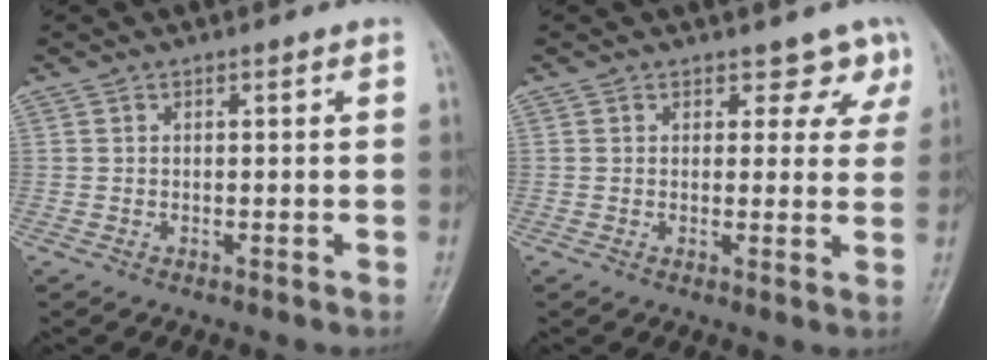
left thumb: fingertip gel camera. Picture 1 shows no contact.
{"total": 4.4, "force": [3.2, 2.8, 1.0], "torque": [0.025, -0.020, 0.027]}